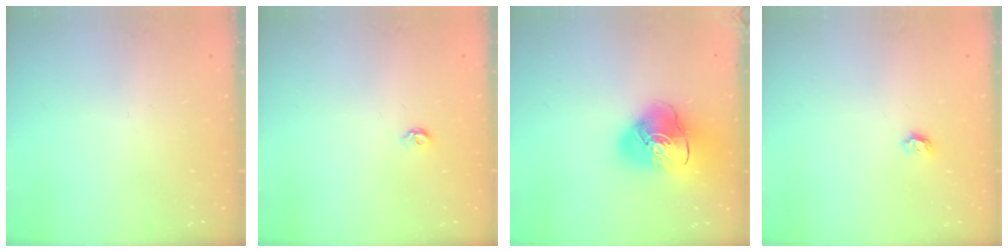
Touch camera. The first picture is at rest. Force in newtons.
{"total": 4.2, "press": 4.1, "slide": 0.8}
{"total": 18.1, "press": 17.9, "slide": 2.7}
{"total": 5.5, "press": 5.5, "slide": 0.5}